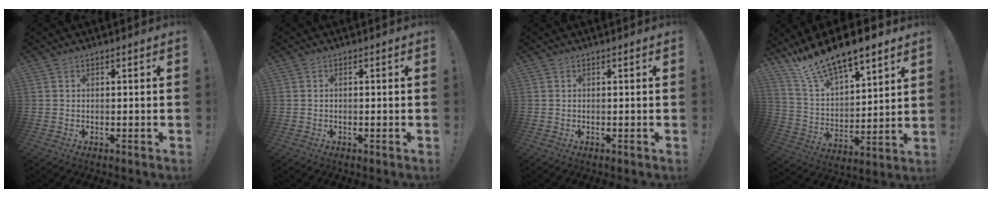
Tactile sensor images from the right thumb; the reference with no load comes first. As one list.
[{"total": 0.6, "force": [-0.5, 0.2, 0.3], "torque": [-0.006, 0.001, -0.008]}, {"total": 0.0}, {"total": 14.2, "force": [12.0, 4.4, 6.1], "torque": [-0.124, -0.095, 0.219]}]